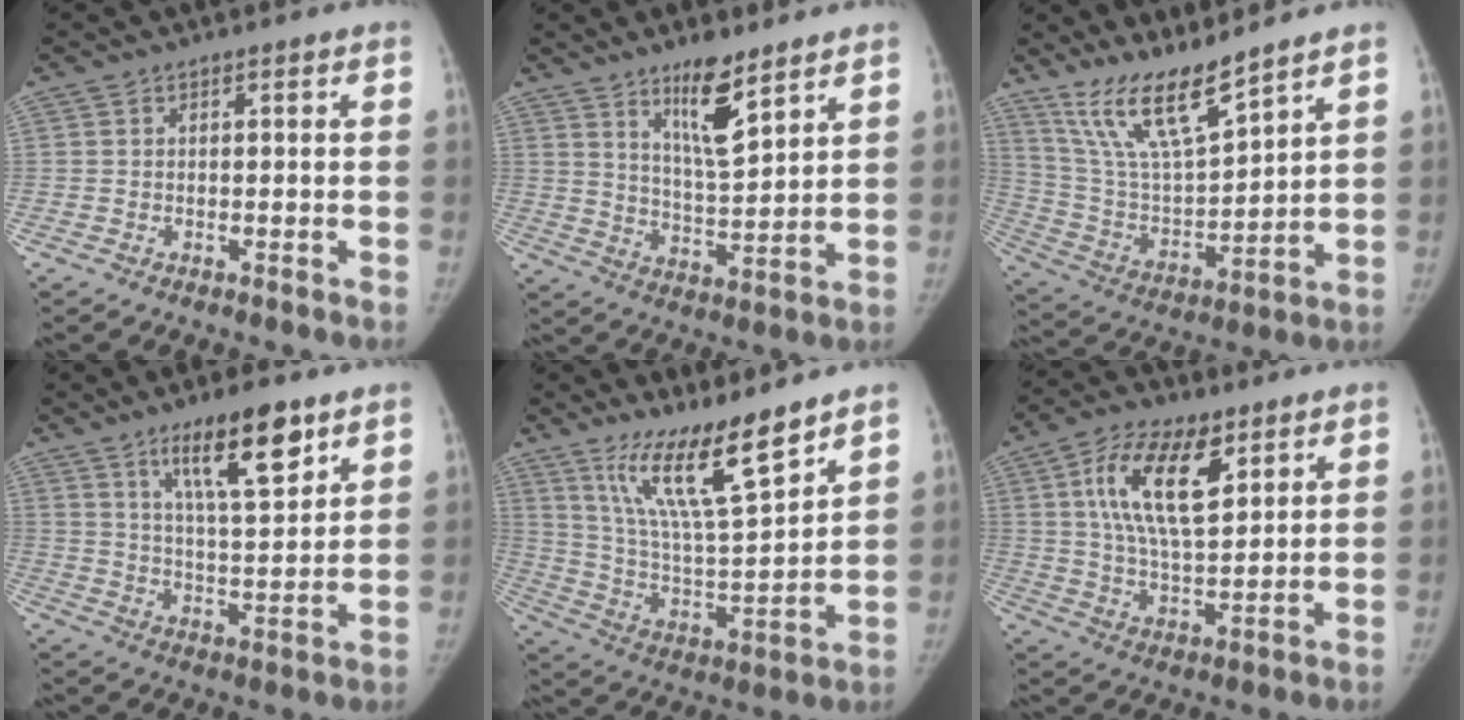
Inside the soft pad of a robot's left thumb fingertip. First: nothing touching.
{"total": 10.0, "force": [6.7, 2.4, 7.1], "torque": [-0.110, -0.054, 0.121]}
{"total": 14.6, "force": [11.4, 2.6, 8.8], "torque": [-0.149, -0.066, 0.231]}
{"total": 13.2, "force": [8.0, 3.3, 9.9], "torque": [-0.144, -0.045, 0.137]}
{"total": 16.2, "force": [11.6, 2.5, 11.0], "torque": [-0.179, -0.076, 0.222]}
{"total": 14.5, "force": [6.1, 6.5, 11.5], "torque": [-0.188, -0.022, 0.112]}